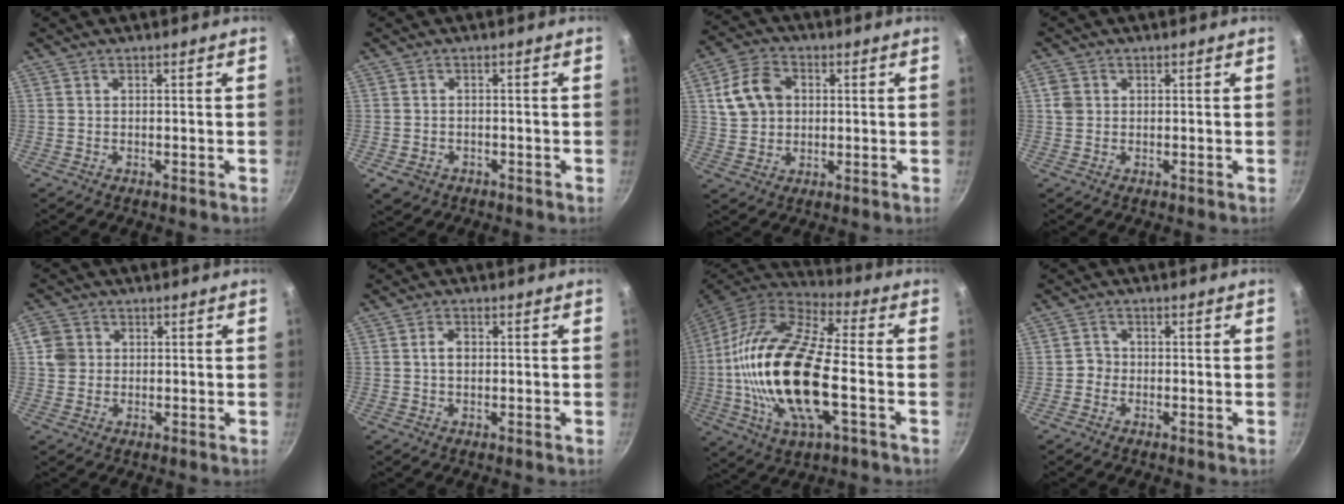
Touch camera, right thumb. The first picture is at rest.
{"total": 3.3, "force": [-1.5, 2.6, 1.5], "torque": [-0.029, 0.010, -0.014]}
{"total": 10.3, "force": [2.0, 8.0, 6.1], "torque": [-0.097, 0.015, 0.031]}
{"total": 2.5, "force": [0.4, 2.3, 1.1], "torque": [-0.014, 0.004, 0.007]}
{"total": 4.5, "force": [0.6, 4.2, 1.6], "torque": [-0.009, 0.006, 0.006]}
{"total": 2.6, "force": [0.2, 1.9, 1.9], "torque": [-0.026, 0.006, 0.003]}
{"total": 24.6, "force": [-2.9, 9.9, 22.3], "torque": [-0.443, 0.016, -0.068]}
{"total": 2.0, "force": [-0.8, 1.8, 0.5], "torque": [0.006, 0.008, -0.019]}